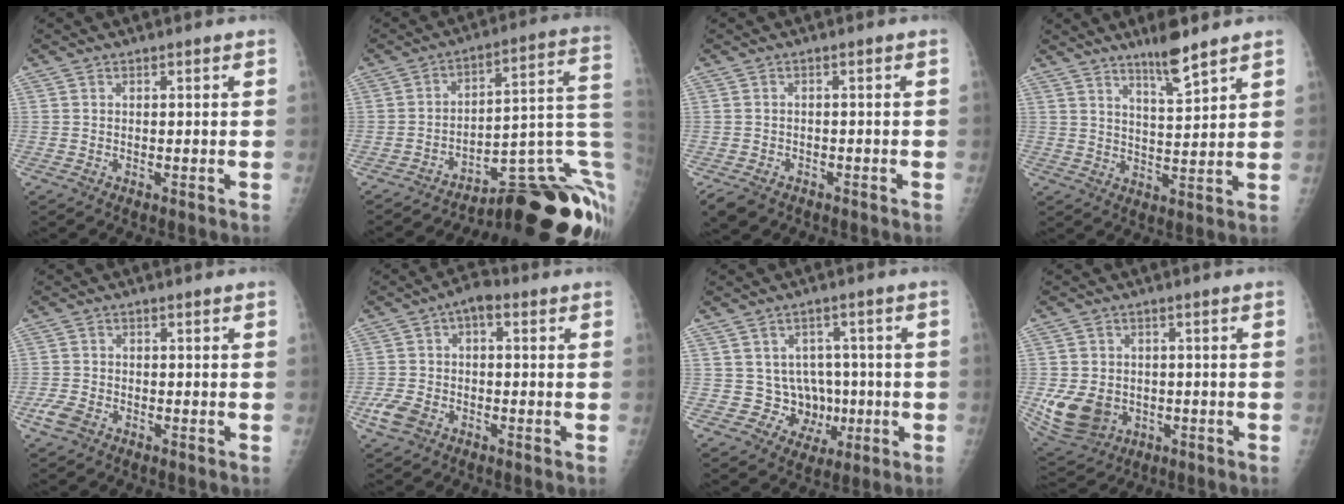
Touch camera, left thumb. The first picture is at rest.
{"total": 21.0, "force": [-8.6, 6.7, 17.9], "torque": [-0.120, 0.109, -0.106]}
{"total": 4.6, "force": [-3.2, 2.8, 1.7], "torque": [-0.028, 0.006, -0.047]}
{"total": 6.8, "force": [5.3, 0.5, 4.2], "torque": [-0.070, -0.041, 0.092]}
{"total": 3.3, "force": [-1.8, 2.0, 1.8], "torque": [-0.045, 0.004, -0.033]}
{"total": 7.6, "force": [-1.2, 5.2, 5.4], "torque": [-0.100, 0.017, -0.029]}
{"total": 7.4, "force": [-0.5, 7.0, 2.2], "torque": [0.019, 0.015, 0.001]}
{"total": 11.5, "force": [-2.3, 9.3, 6.3], "torque": [-0.119, 0.002, -0.019]}